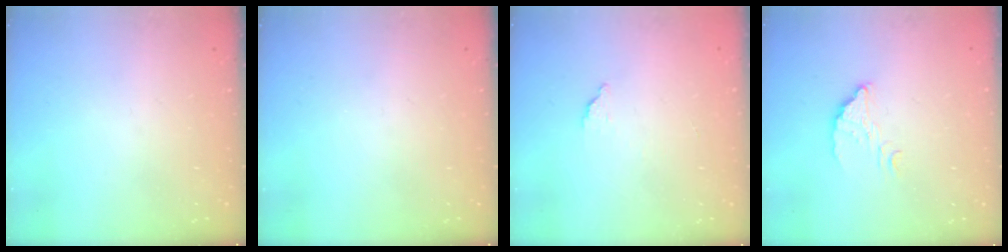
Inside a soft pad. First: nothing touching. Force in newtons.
{"total": 0.0}
{"total": 2.0, "press": 2.0, "slide": 0.1}
{"total": 4.0, "press": 4.0, "slide": 0.2}